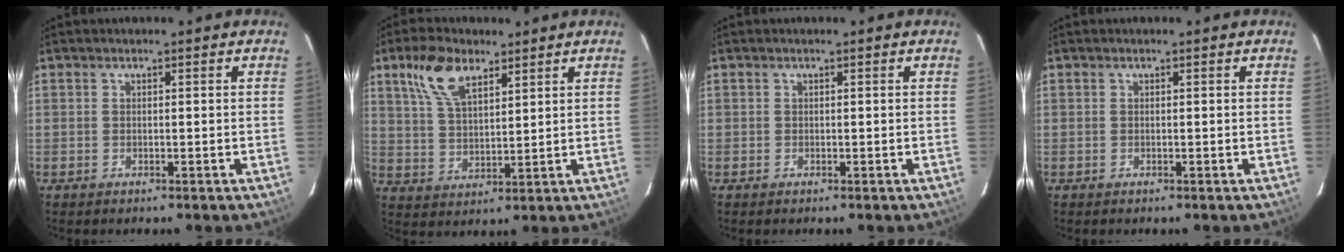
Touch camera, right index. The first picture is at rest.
{"total": 9.5, "force": [5.6, 4.4, 6.2], "torque": [-0.125, 0.019, 0.112]}
{"total": 0.0}
{"total": 0.0}